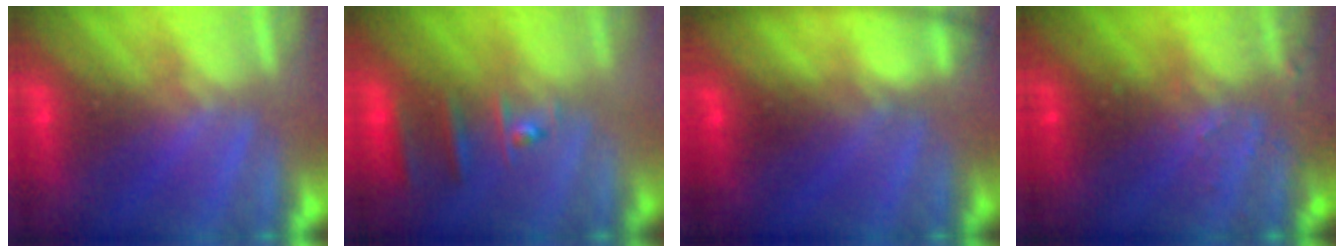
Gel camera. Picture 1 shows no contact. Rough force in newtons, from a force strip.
{"total": 2.5}
{"total": 7.8}
{"total": 3.4}